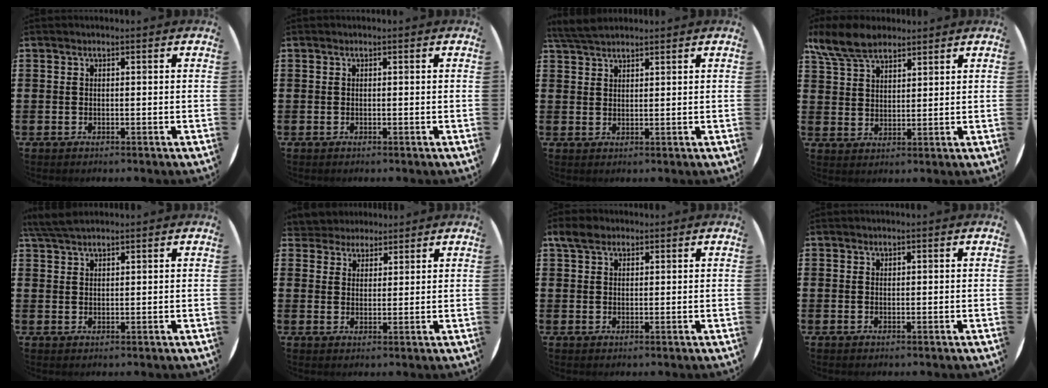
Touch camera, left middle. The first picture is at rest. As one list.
[{"total": 0.0}, {"total": 3.9, "force": [3.5, 0.9, 1.4], "torque": [-0.034, 0.000, 0.066]}, {"total": 7.4, "force": [6.1, 2.8, 3.0], "torque": [-0.077, -0.005, 0.116]}, {"total": 3.6, "force": [3.2, 0.7, 1.6], "torque": [-0.037, 0.003, 0.060]}, {"total": 4.0, "force": [3.7, 1.5, -0.5], "torque": [-0.006, -0.002, 0.072]}, {"total": 2.1, "force": [1.4, 1.1, 0.9], "torque": [-0.005, 0.003, 0.022]}, {"total": 0.0}]